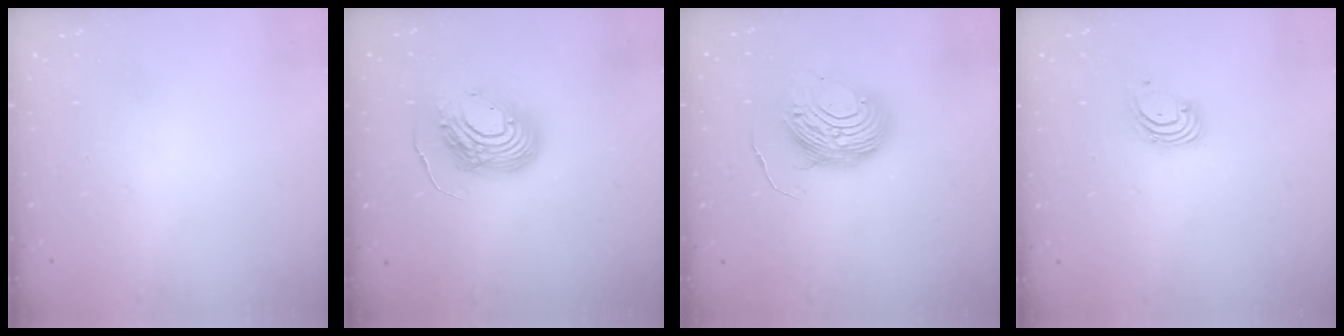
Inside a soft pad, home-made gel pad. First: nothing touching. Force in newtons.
{"total": 15.0, "press": 14.9, "slide": 1.9}
{"total": 9.5, "press": 9.5, "slide": 0.8}
{"total": 1.8, "press": 1.8, "slide": 0.2}